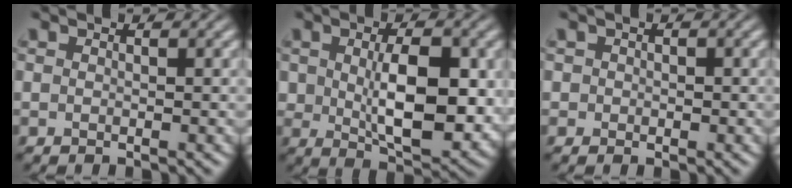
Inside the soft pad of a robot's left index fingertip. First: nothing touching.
{"total": 8.1, "force": [0.2, 4.2, 6.9], "torque": [-0.123, -0.012, 0.015]}
{"total": 1.0, "force": [0.0, 0.9, 0.1], "torque": [0.008, -0.004, -0.002]}